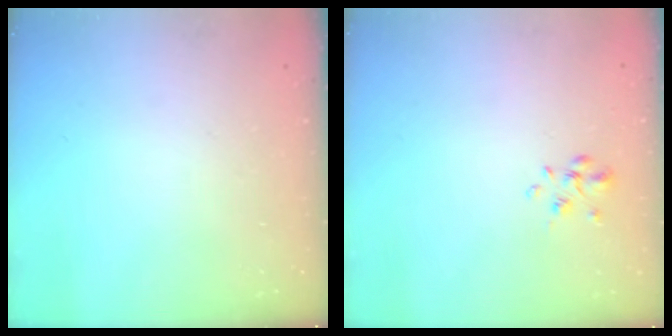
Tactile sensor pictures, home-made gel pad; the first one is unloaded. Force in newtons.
{"total": 2.5, "press": 2.4, "slide": 0.9}